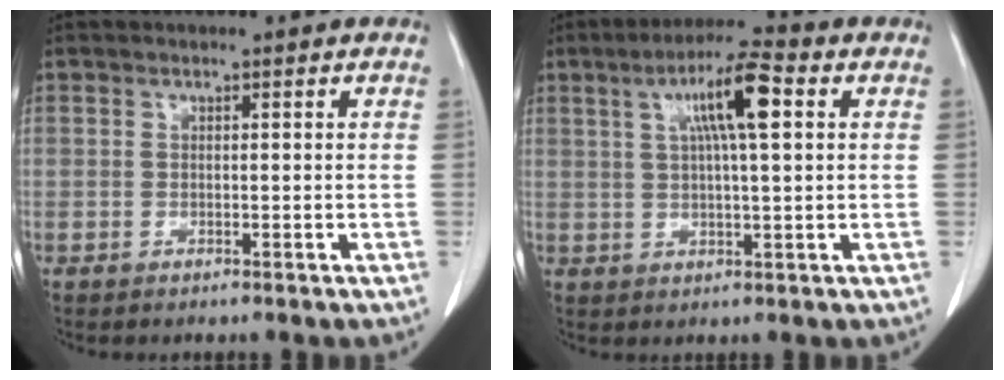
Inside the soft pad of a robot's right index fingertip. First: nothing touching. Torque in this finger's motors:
{"motor_torque": [0.97, 0.59, 0.55, 0.11]}